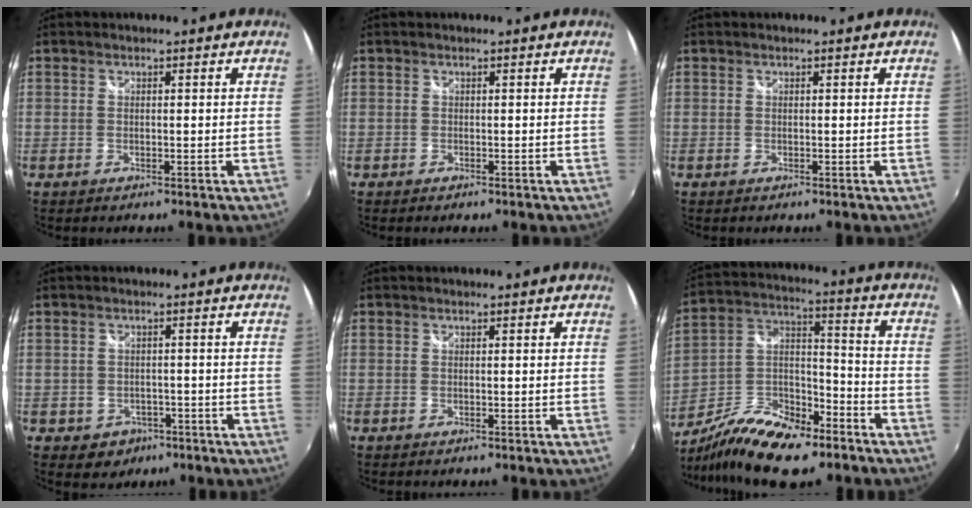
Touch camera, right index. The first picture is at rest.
{"total": 0.6, "force": [-0.4, 0.5, -0.1], "torque": [0.000, -0.001, -0.007]}
{"total": 0.0}
{"total": 4.5, "force": [-2.0, 3.9, 1.1], "torque": [-0.034, 0.002, -0.020]}
{"total": 0.0}
{"total": 19.8, "force": [-12.9, 8.1, 12.7], "torque": [-0.256, -0.014, -0.225]}